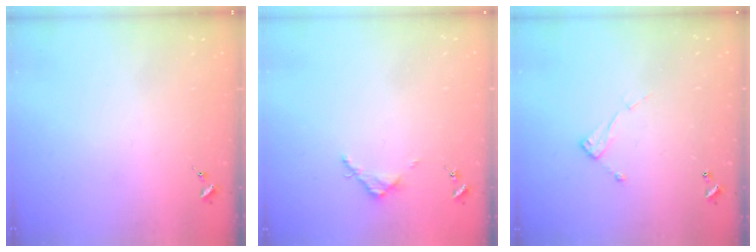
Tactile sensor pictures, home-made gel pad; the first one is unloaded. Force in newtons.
{"total": 3.1, "press": 3.1, "slide": 0.4}
{"total": 7.1, "press": 7.1, "slide": 0.3}